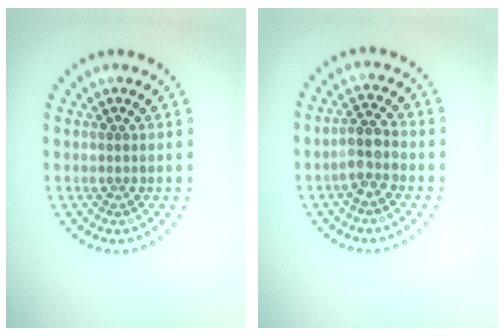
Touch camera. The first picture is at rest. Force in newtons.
{"total": 2.5, "press": 2.3, "slide": 1.0}